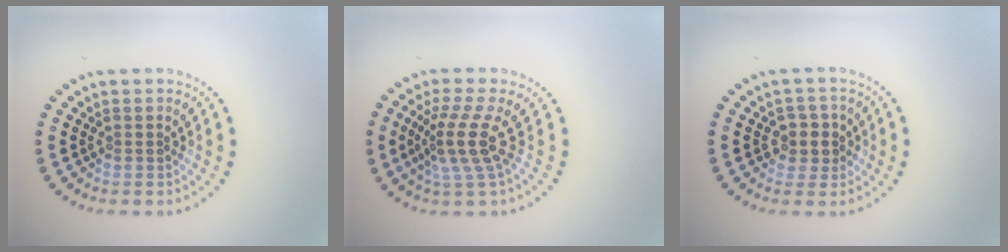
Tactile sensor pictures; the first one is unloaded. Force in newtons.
{"total": 4.0, "press": 2.8, "slide": 2.8}
{"total": 2.3, "press": 2.1, "slide": 0.9}